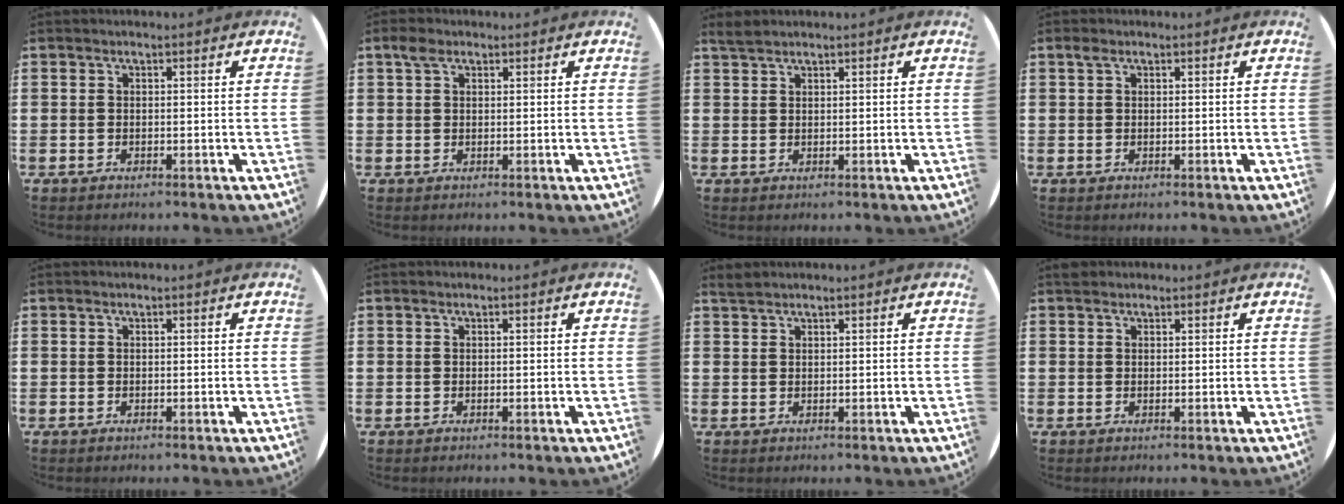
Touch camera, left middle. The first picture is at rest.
{"total": 1.9, "force": [1.2, 1.1, 0.9], "torque": [-0.012, 0.001, 0.022]}
{"total": 1.4, "force": [1.3, 0.3, 0.4], "torque": [-0.011, 0.002, 0.025]}
{"total": 0.8, "force": [0.4, 0.6, 0.4], "torque": [-0.002, 0.001, 0.006]}
{"total": 0.0}
{"total": 0.0}
{"total": 1.0, "force": [1.0, 0.1, 0.0], "torque": [-0.003, 0.001, 0.020]}
{"total": 0.7, "force": [0.6, 0.3, -0.1], "torque": [0.009, 0.000, 0.010]}